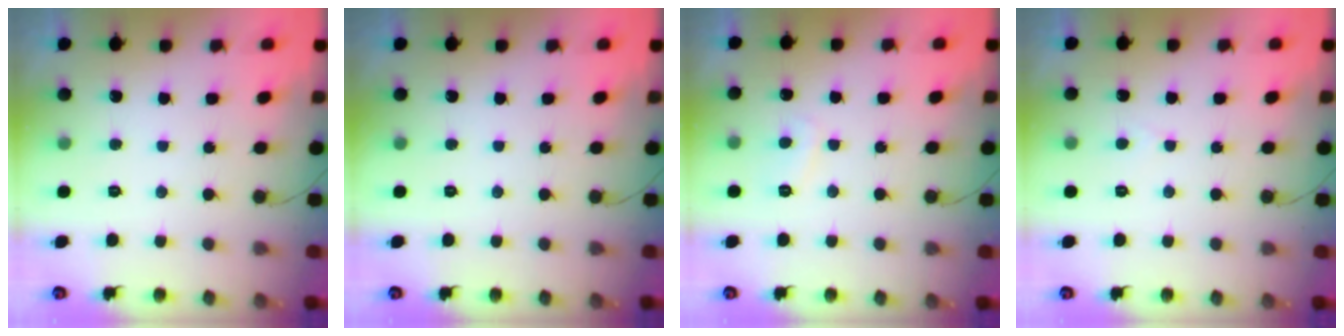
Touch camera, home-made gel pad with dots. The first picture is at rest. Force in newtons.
{"total": 0.0}
{"total": 2.9, "press": 2.9, "slide": 0.5}
{"total": 2.0, "press": 2.0, "slide": 0.2}